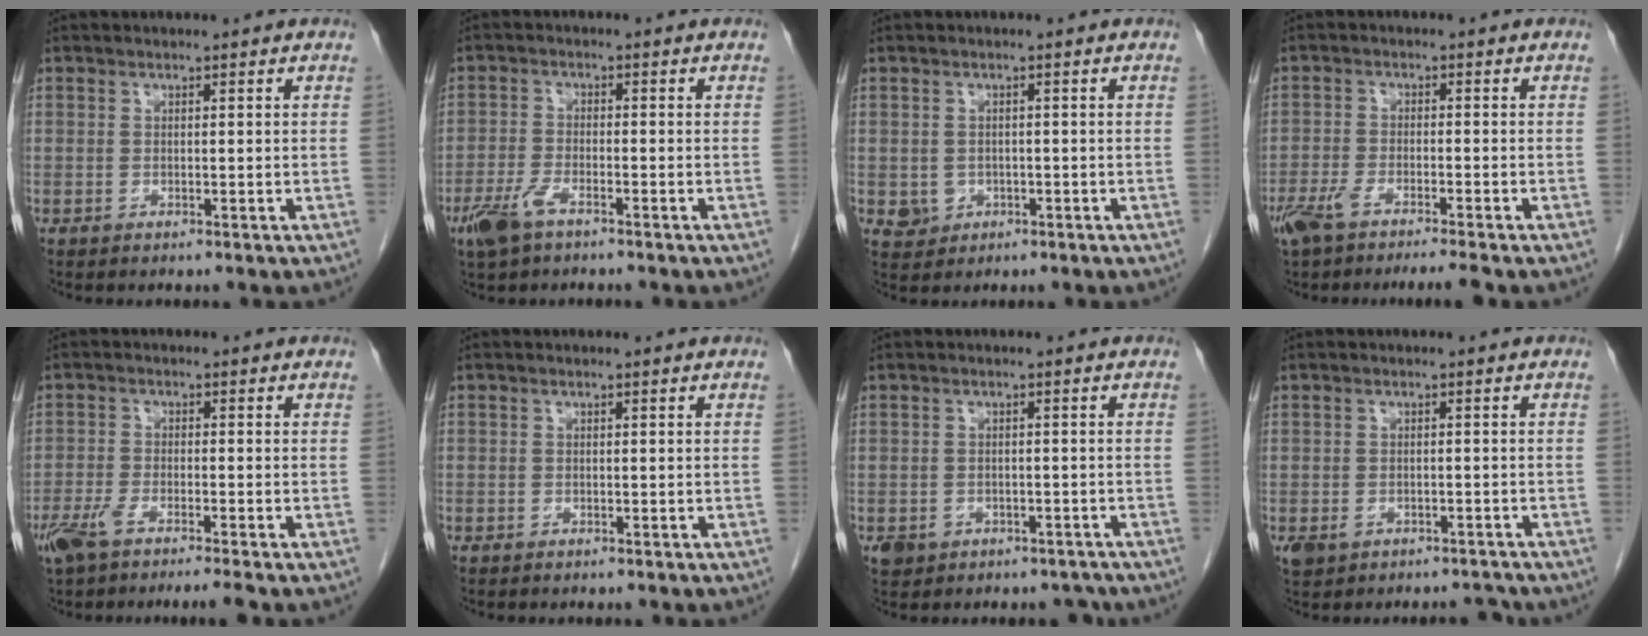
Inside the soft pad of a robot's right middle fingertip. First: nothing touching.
{"total": 4.9, "force": [-3.2, 1.5, 3.4], "torque": [-0.080, -0.006, -0.061]}
{"total": 3.0, "force": [-0.7, 2.8, 0.7], "torque": [-0.009, 0.003, -0.001]}
{"total": 7.1, "force": [-5.5, 0.4, 4.4], "torque": [-0.077, -0.009, -0.096]}
{"total": 6.6, "force": [-5.0, 0.4, 4.3], "torque": [-0.076, -0.009, -0.086]}
{"total": 0.5, "force": [-0.3, 0.4, 0.0], "torque": [-0.005, 0.003, -0.008]}
{"total": 5.3, "force": [-3.5, 3.9, 0.7], "torque": [-0.008, 0.015, -0.042]}
{"total": 4.1, "force": [-3.1, 2.5, 1.1], "torque": [-0.016, 0.008, -0.042]}